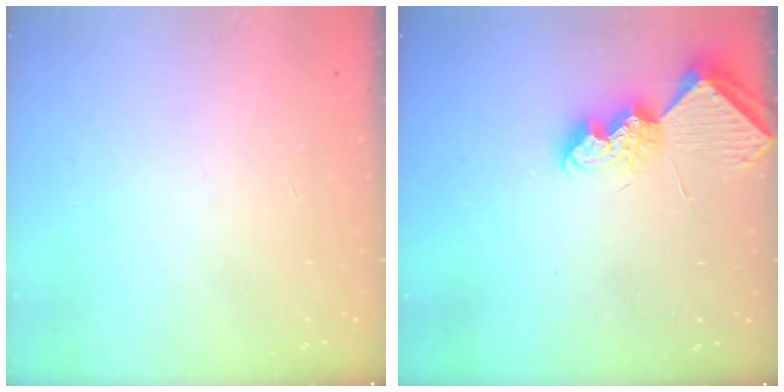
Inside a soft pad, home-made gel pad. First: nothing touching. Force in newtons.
{"total": 8.8, "press": 8.8, "slide": 0.4}